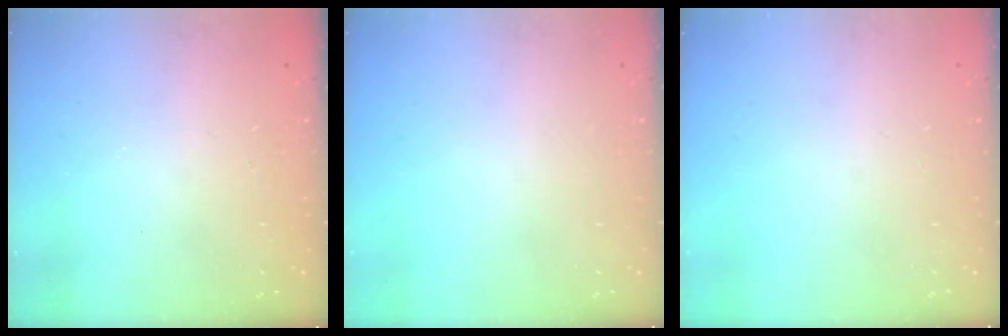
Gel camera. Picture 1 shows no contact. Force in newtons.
{"total": 0.0}
{"total": 0.0}